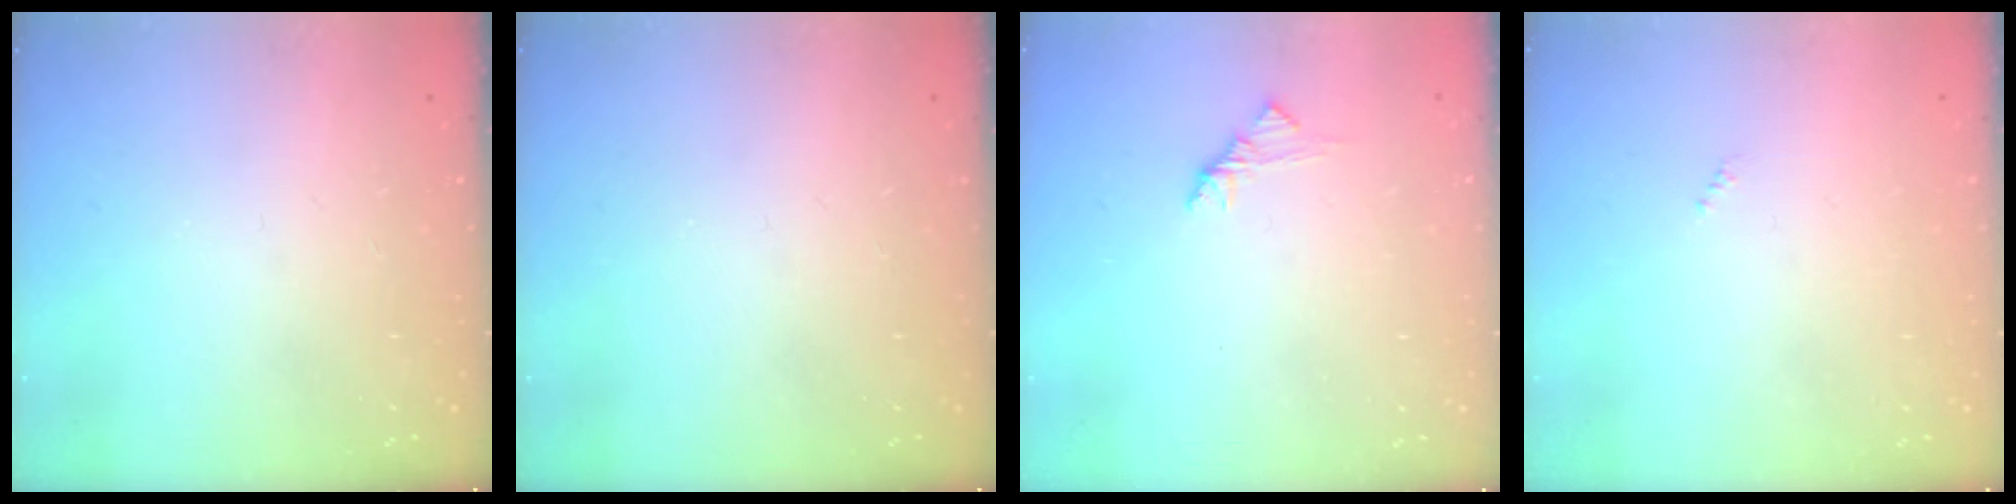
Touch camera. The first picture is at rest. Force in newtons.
{"total": 0.0}
{"total": 3.5, "press": 3.5, "slide": 0.7}
{"total": 0.0}